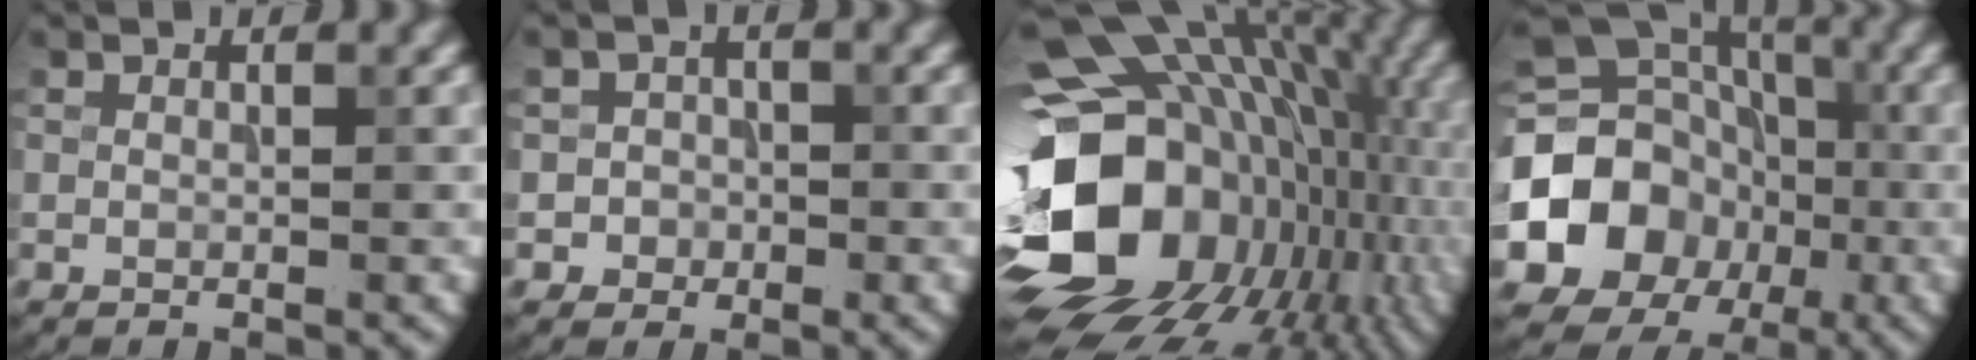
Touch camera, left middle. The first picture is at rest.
{"total": 2.2, "force": [-0.7, 2.1, 0.1], "torque": [0.025, 0.005, -0.018]}
{"total": 20.6, "force": [-2.4, 15.9, 13.0], "torque": [-0.242, -0.009, -0.018]}
{"total": 11.4, "force": [-2.5, 9.8, 5.2], "torque": [-0.111, -0.013, -0.050]}